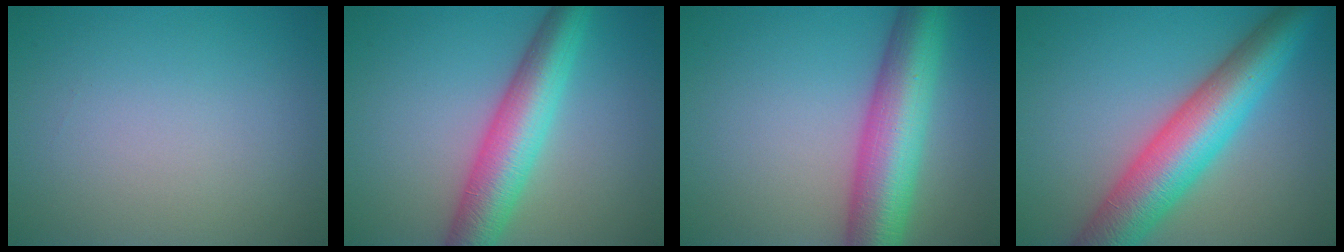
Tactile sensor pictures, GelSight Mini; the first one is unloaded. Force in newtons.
{"total": 7.0, "press": 7.0, "slide": 0.2}
{"total": 9.3, "press": 9.3, "slide": 0.2}
{"total": 9.5, "press": 9.5, "slide": 0.1}